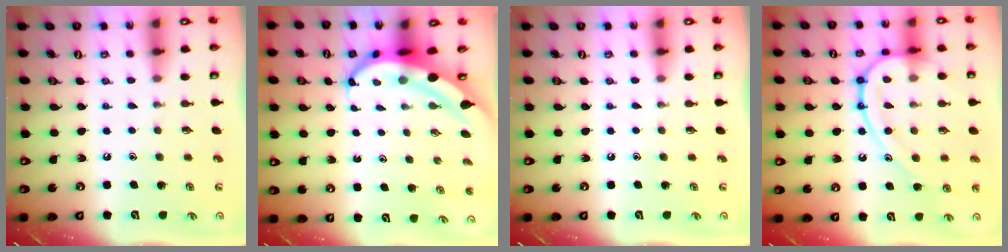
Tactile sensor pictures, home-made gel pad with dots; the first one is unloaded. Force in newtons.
{"total": 6.4, "press": 6.2, "slide": 1.5}
{"total": 0.0}
{"total": 16.4, "press": 16.3, "slide": 1.6}